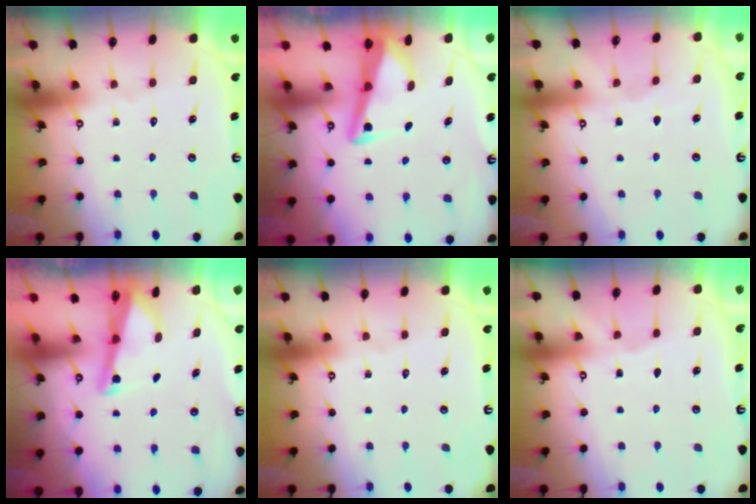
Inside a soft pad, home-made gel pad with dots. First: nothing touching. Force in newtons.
{"total": 3.9, "press": 3.8, "slide": 0.4}
{"total": 2.4, "press": 2.4, "slide": 0.3}
{"total": 2.6, "press": 2.6, "slide": 0.1}
{"total": 0.0}
{"total": 1.6, "press": 1.5, "slide": 0.3}